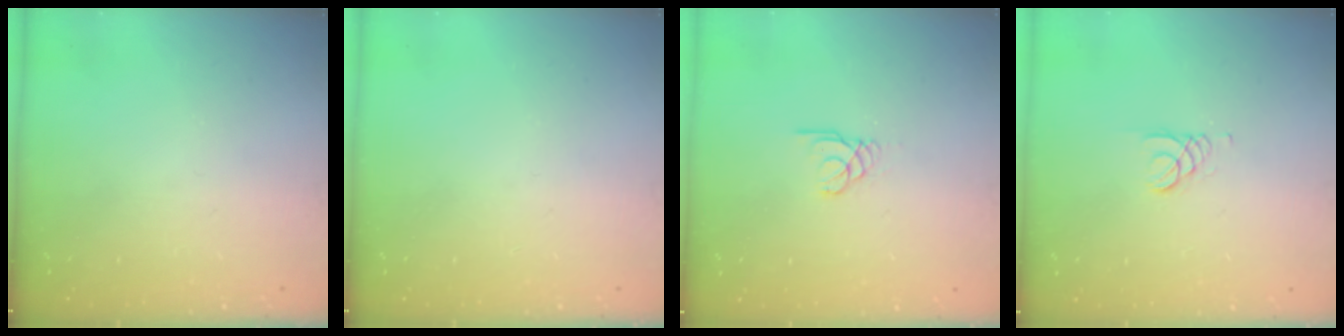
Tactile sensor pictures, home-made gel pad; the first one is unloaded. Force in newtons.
{"total": 0.0}
{"total": 1.7, "press": 1.7, "slide": 0.2}
{"total": 0.7, "press": 0.7, "slide": 0.1}